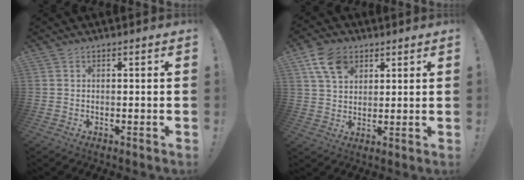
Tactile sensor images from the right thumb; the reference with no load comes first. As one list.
[{"total": 10.0, "force": [4.9, 6.8, 5.4], "torque": [-0.096, -0.005, 0.097]}]